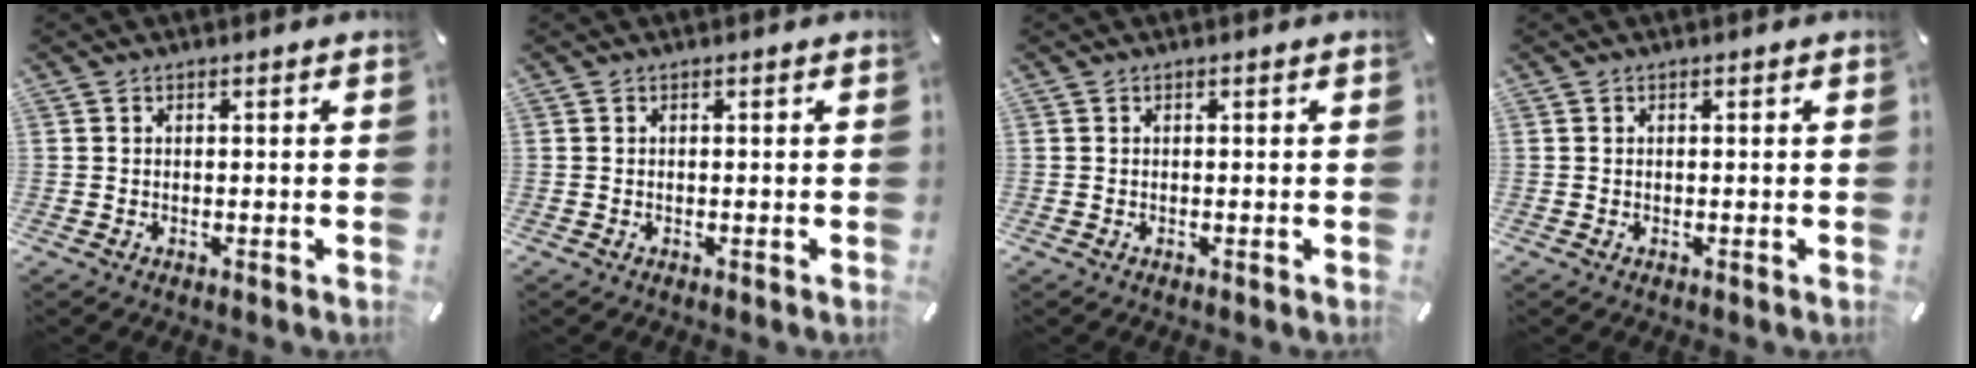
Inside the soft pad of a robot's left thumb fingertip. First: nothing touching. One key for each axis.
{"total": 0.0}
{"total": 0.0}
{"total": 0.0}